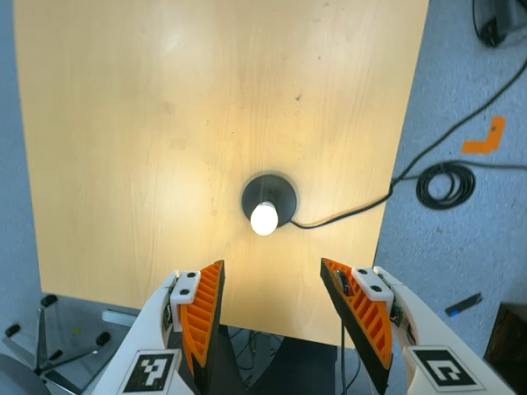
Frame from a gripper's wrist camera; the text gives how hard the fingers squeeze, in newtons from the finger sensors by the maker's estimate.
{"total": 0.0}